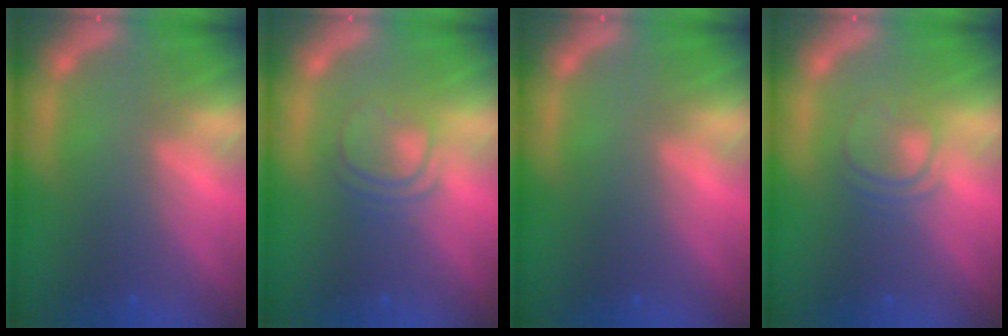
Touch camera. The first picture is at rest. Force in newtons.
{"total": 3.5}
{"total": 0.0}
{"total": 3.0}